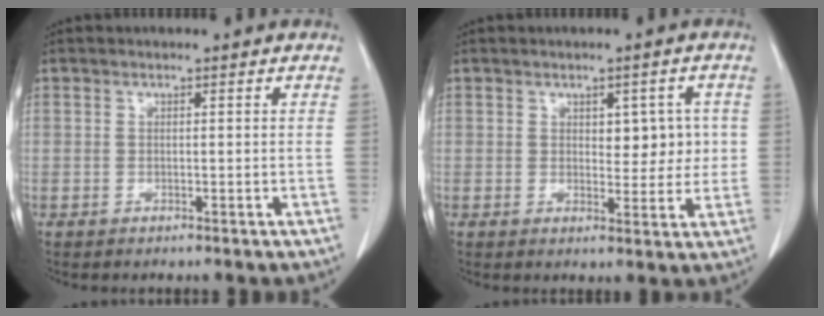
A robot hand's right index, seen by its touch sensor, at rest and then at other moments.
{"total": 5.2, "force": [1.0, 2.8, 4.3], "torque": [-0.042, 0.006, 0.018]}